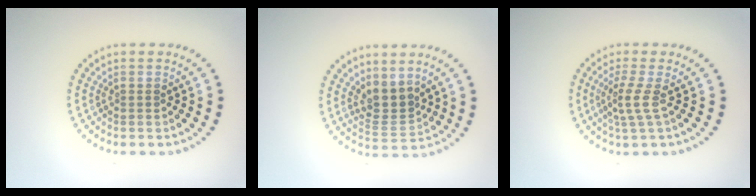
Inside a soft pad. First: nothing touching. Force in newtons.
{"total": 2.7, "press": 2.1, "slide": 1.7}
{"total": 2.1, "press": 1.4, "slide": 1.6}